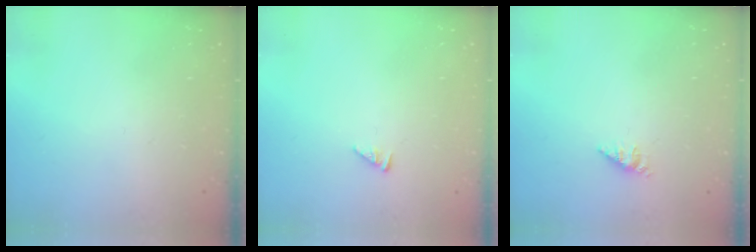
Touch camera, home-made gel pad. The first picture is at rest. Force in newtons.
{"total": 1.7, "press": 1.7, "slide": 0.3}
{"total": 2.6, "press": 2.6, "slide": 0.3}